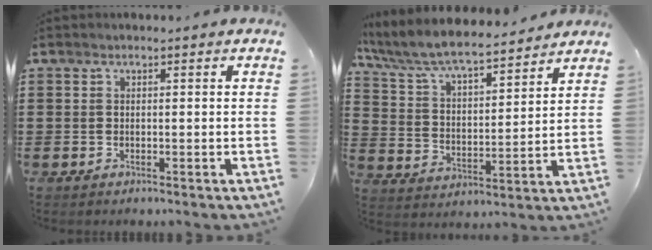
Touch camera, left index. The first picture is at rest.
{"total": 7.5, "force": [7.0, 0.7, 2.8], "torque": [-0.085, -0.043, 0.117]}